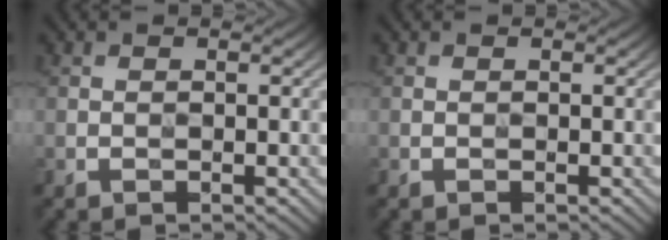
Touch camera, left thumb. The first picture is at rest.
{"total": 0.0}